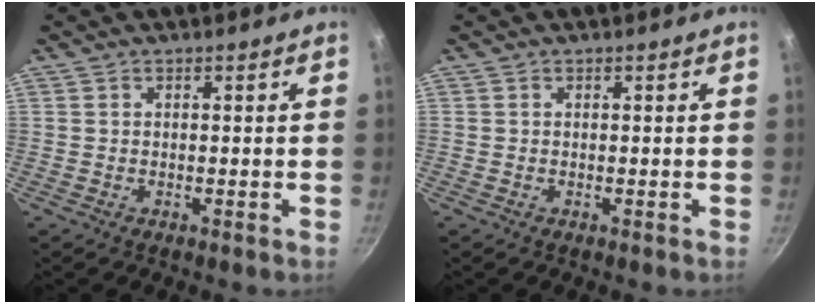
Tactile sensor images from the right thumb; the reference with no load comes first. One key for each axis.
{"total": 0.0}